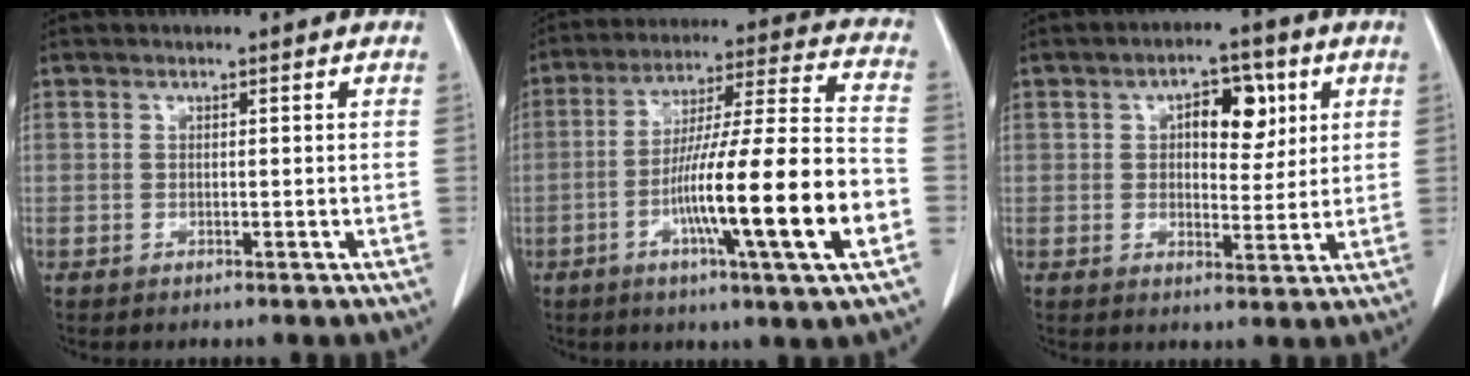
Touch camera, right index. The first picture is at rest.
{"total": 19.5, "force": [-6.1, 0.0, 18.6], "torque": [-0.298, -0.006, -0.101]}
{"total": 7.1, "force": [2.4, 3.6, 5.7], "torque": [-0.078, 0.015, 0.035]}